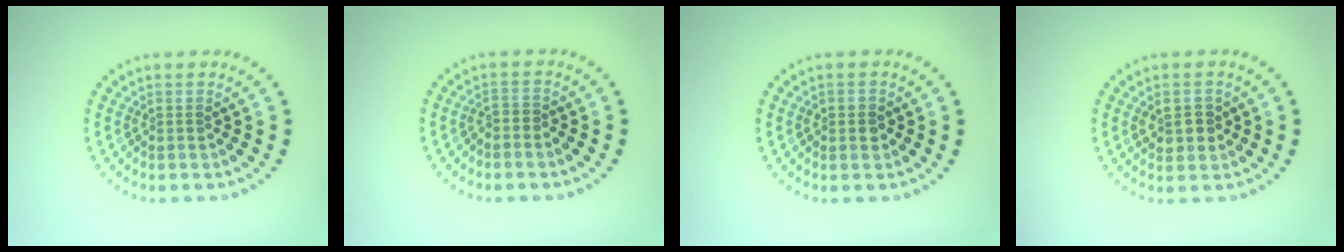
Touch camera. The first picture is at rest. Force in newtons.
{"total": 0.8, "press": 0.5, "slide": 0.6}
{"total": 1.4, "press": 1.4, "slide": 0.3}
{"total": 2.5, "press": 2.5, "slide": 0.4}